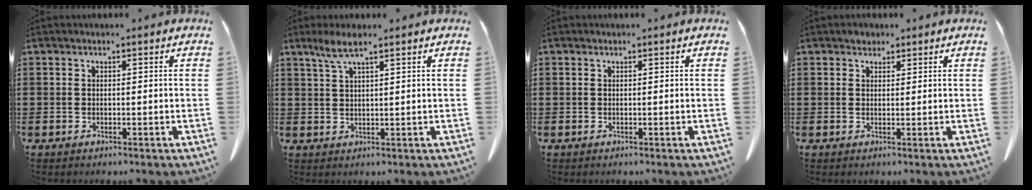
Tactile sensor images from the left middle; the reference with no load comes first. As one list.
[{"total": 3.8, "force": [2.5, 0.5, 2.8], "torque": [-0.061, 0.003, 0.044]}, {"total": 0.0}, {"total": 1.7, "force": [1.4, 0.9, 0.3], "torque": [-0.001, 0.001, 0.025]}]